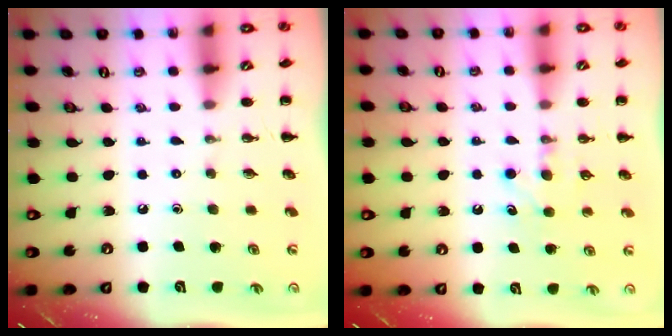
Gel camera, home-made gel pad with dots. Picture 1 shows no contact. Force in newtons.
{"total": 4.4, "press": 4.3, "slide": 1.1}